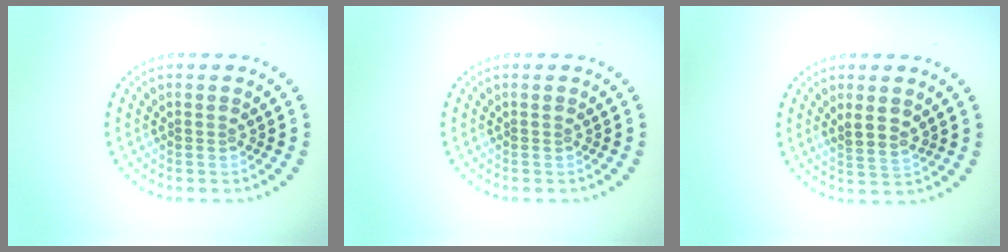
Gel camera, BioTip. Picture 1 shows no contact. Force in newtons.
{"total": 0.0}
{"total": 2.2, "press": 2.0, "slide": 1.0}